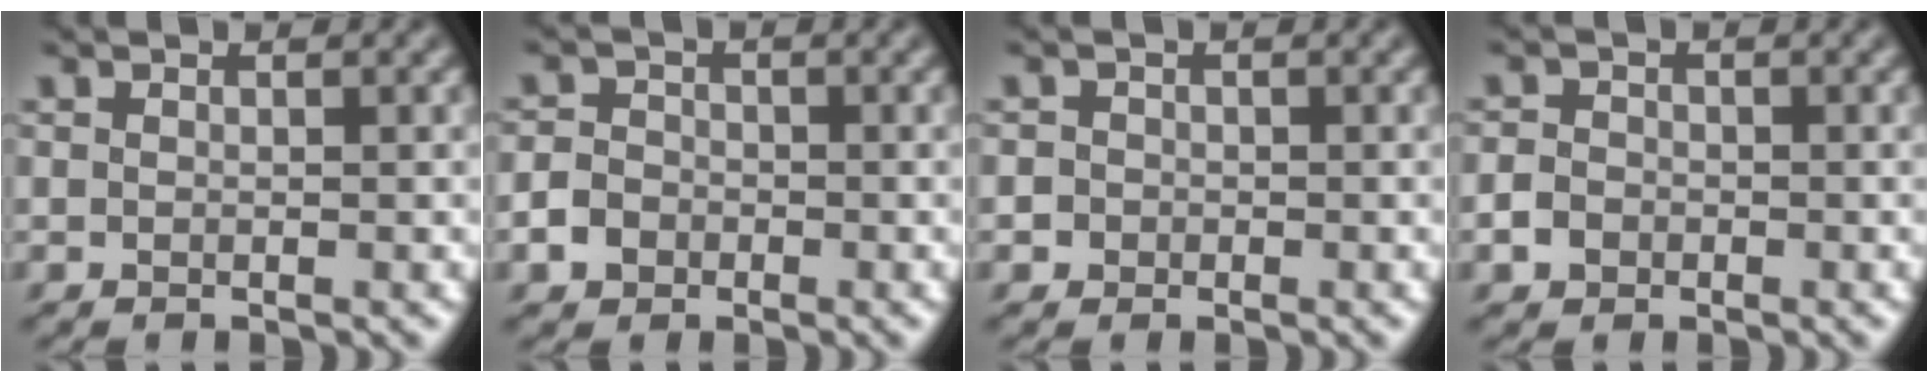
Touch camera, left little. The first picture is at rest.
{"total": 4.6, "force": [-2.4, 3.7, 1.2], "torque": [-0.014, -0.001, -0.062]}
{"total": 2.0, "force": [-0.1, 1.9, 0.4], "torque": [0.013, 0.018, -0.012]}
{"total": 3.3, "force": [-1.5, 2.8, 1.0], "torque": [-0.001, 0.009, -0.044]}